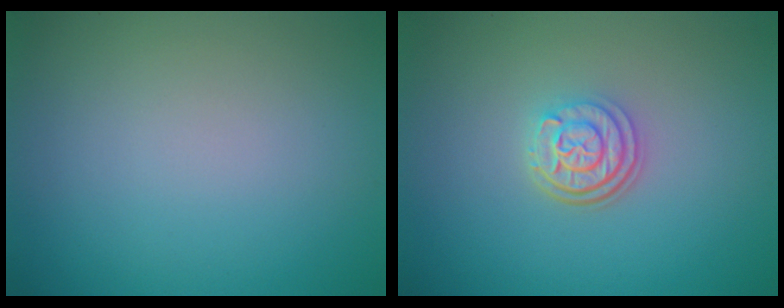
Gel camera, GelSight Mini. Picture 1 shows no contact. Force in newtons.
{"total": 3.1, "press": 2.5, "slide": 1.9}